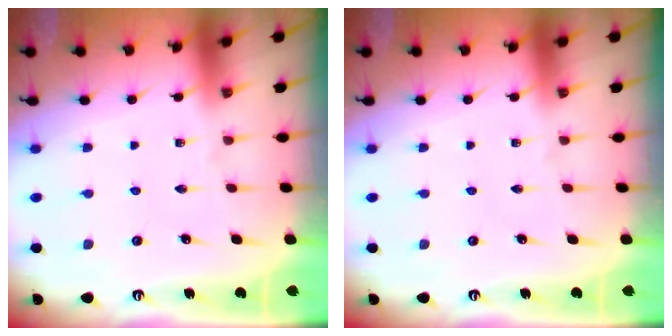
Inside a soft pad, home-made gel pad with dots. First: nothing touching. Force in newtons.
{"total": 0.0}